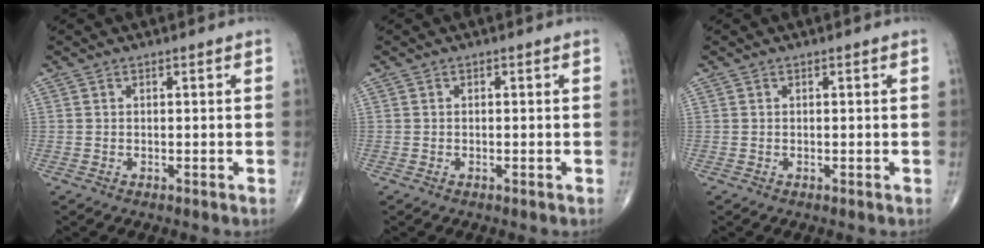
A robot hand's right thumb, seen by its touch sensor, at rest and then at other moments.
{"total": 0.0}
{"total": 0.0}